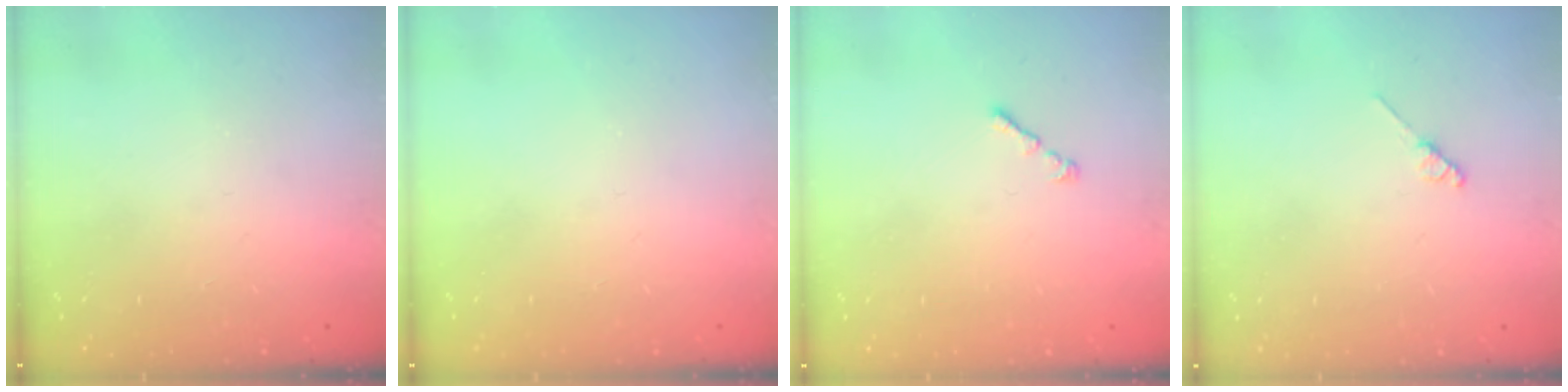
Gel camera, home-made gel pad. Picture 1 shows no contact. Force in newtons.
{"total": 0.0}
{"total": 1.0, "press": 0.9, "slide": 0.5}
{"total": 2.0, "press": 1.9, "slide": 0.3}